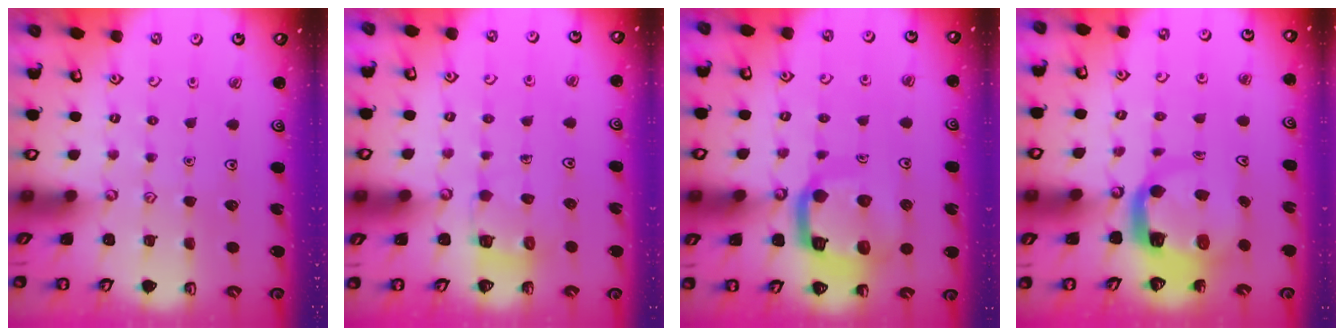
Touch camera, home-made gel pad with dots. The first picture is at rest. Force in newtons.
{"total": 5.0, "press": 5.0, "slide": 0.3}
{"total": 13.2, "press": 13.1, "slide": 1.5}
{"total": 7.2, "press": 7.2, "slide": 0.9}